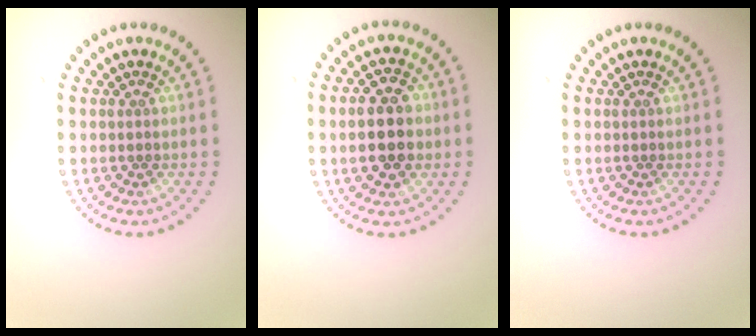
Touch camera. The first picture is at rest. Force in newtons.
{"total": 5.2, "press": 5.2, "slide": 0.2}
{"total": 0.0}